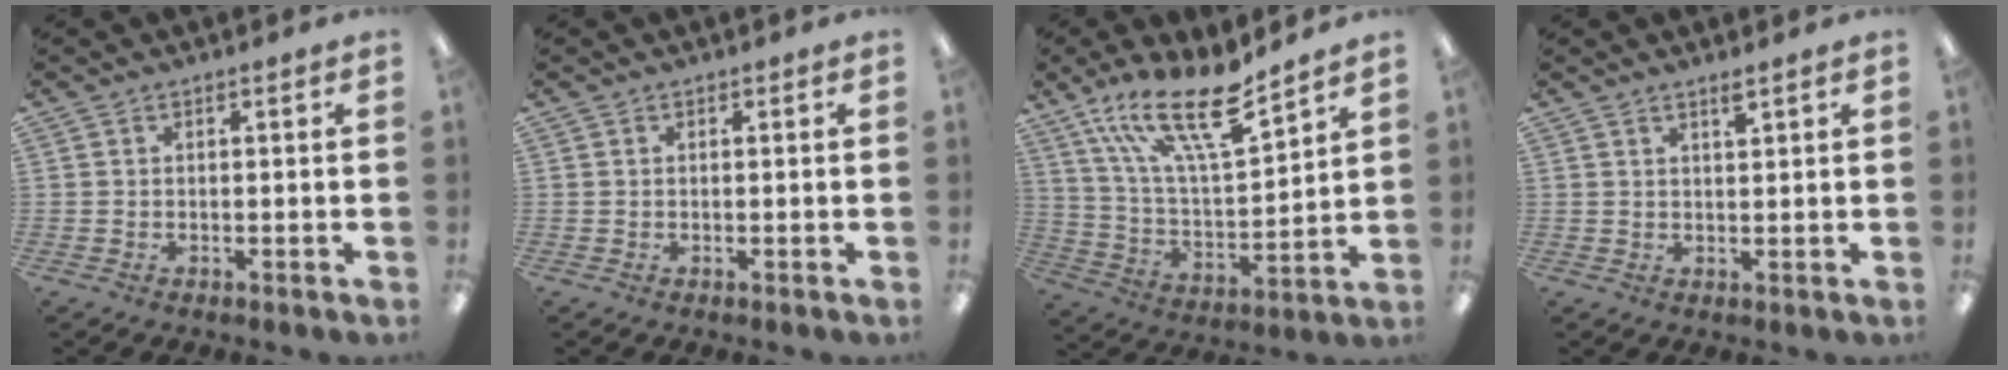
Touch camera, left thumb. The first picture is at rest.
{"total": 0.0}
{"total": 20.2, "force": [14.0, 5.9, 13.4], "torque": [-0.249, -0.085, 0.236]}
{"total": 1.9, "force": [1.6, 0.0, 1.0], "torque": [-0.014, -0.006, 0.027]}